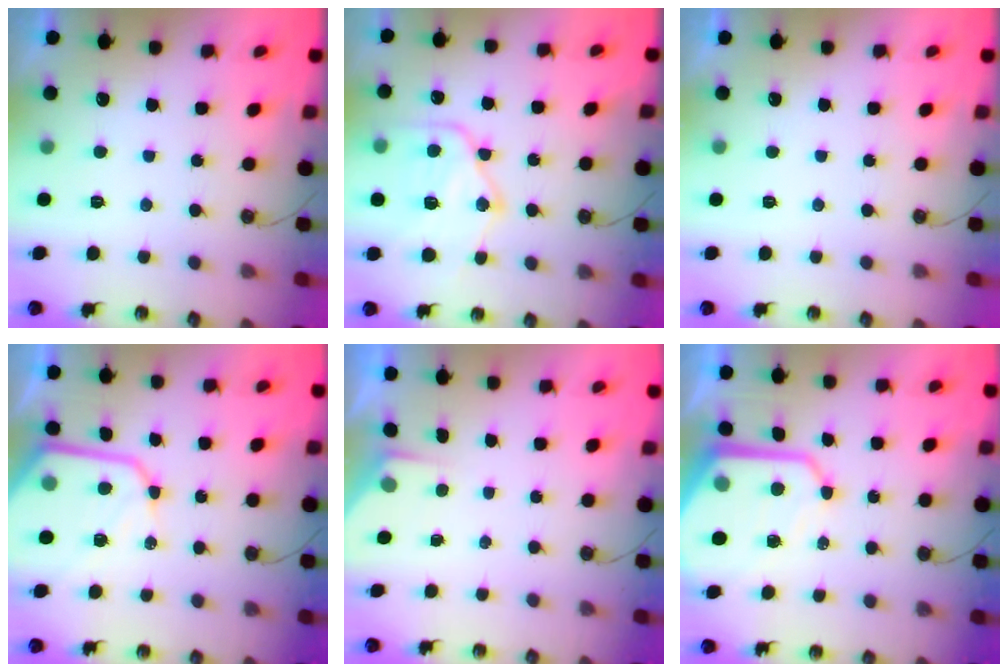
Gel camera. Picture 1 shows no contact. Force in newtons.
{"total": 17.2, "press": 17.1, "slide": 1.9}
{"total": 0.0}
{"total": 14.0, "press": 14.0, "slide": 1.2}
{"total": 2.4, "press": 2.3, "slide": 0.4}
{"total": 15.0, "press": 14.9, "slide": 1.3}